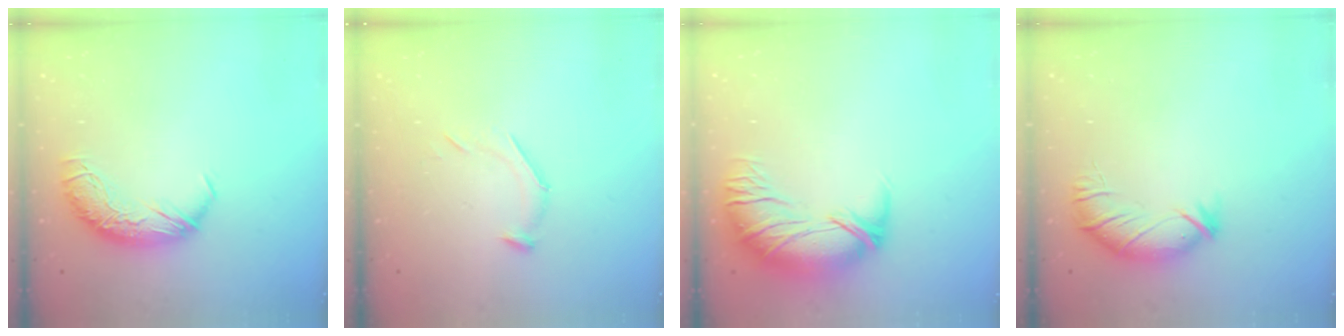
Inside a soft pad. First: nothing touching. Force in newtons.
{"total": 6.4, "press": 6.3, "slide": 0.9}
{"total": 2.9, "press": 0.6, "slide": 2.9}
{"total": 3.0, "press": 2.3, "slide": 1.9}